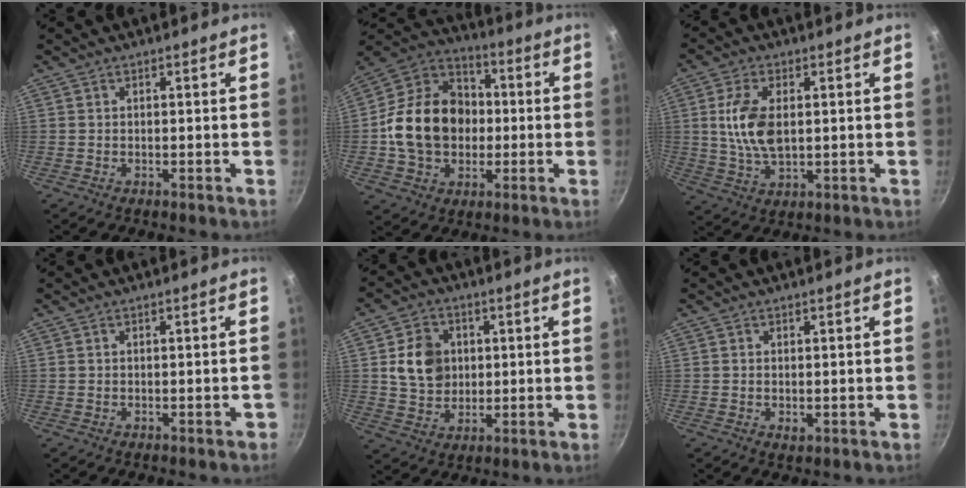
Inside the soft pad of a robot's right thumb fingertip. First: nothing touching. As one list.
[{"total": 19.0, "force": [-0.8, 15.0, 11.6], "torque": [-0.169, 0.036, -0.021]}, {"total": 9.8, "force": [1.4, 5.3, 8.1], "torque": [-0.156, -0.004, 0.027]}, {"total": 1.2, "force": [-0.6, 0.4, 0.9], "torque": [-0.008, 0.010, -0.004]}, {"total": 9.7, "force": [1.7, 8.0, 5.2], "torque": [-0.062, -0.001, 0.031]}, {"total": 1.4, "force": [-0.1, 0.9, 1.1], "torque": [-0.016, -0.003, -0.001]}]